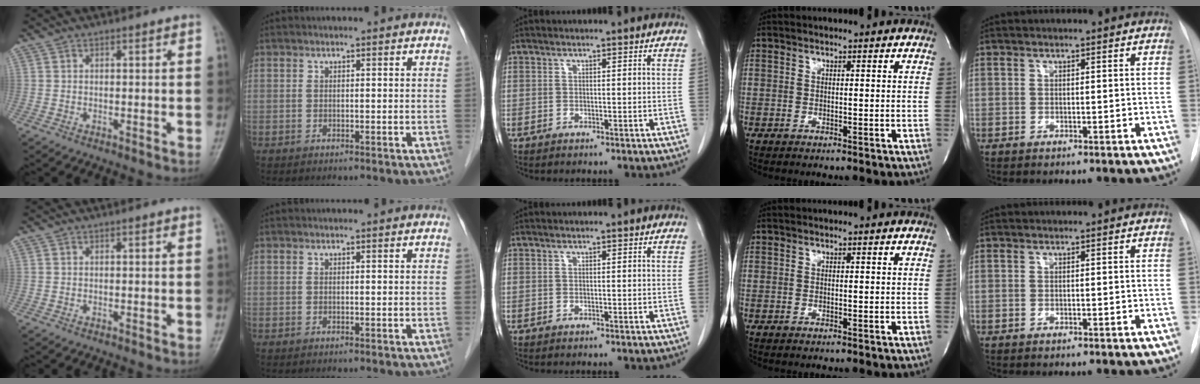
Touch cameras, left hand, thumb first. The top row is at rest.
{}